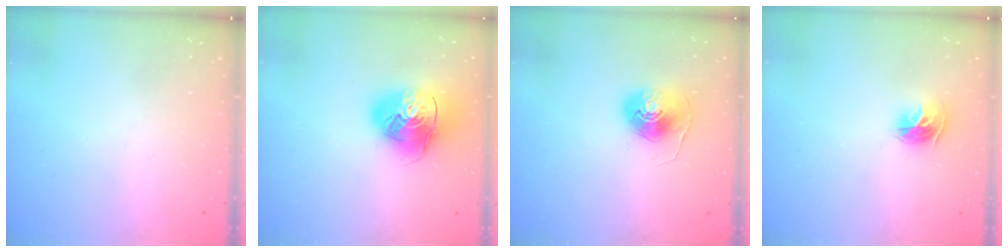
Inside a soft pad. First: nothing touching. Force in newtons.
{"total": 16.2, "press": 16.0, "slide": 2.4}
{"total": 9.1, "press": 9.1, "slide": 0.4}
{"total": 9.2, "press": 9.1, "slide": 0.9}